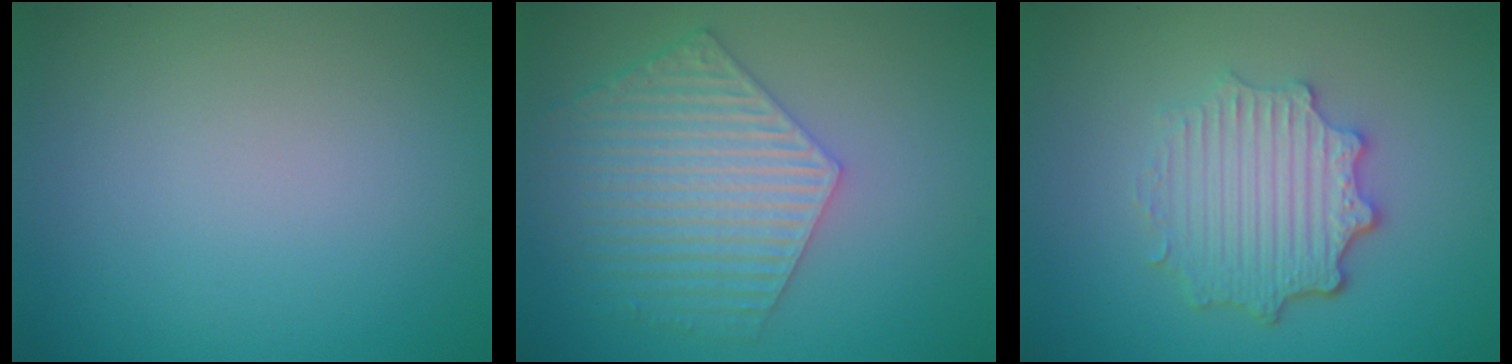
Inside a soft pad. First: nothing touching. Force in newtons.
{"total": 6.4, "press": 4.9, "slide": 4.1}
{"total": 4.7, "press": 3.7, "slide": 2.9}